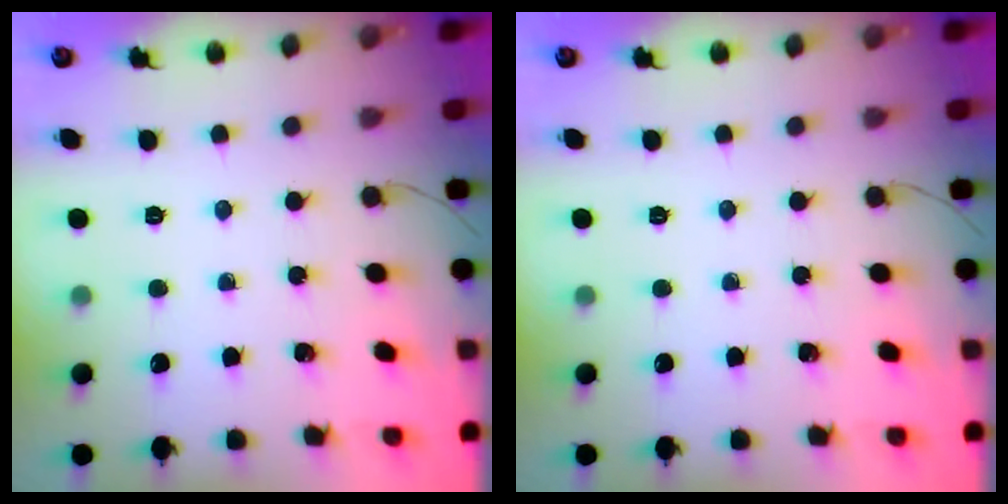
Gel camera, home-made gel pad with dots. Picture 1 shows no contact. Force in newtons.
{"total": 0.0}